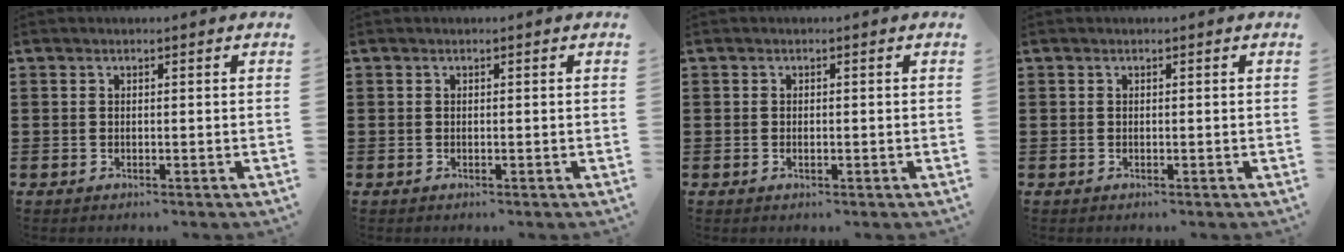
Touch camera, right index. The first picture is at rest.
{"total": 0.0}
{"total": 0.5, "force": [-0.2, 0.3, 0.4], "torque": [-0.009, -0.002, -0.002]}
{"total": 0.0}